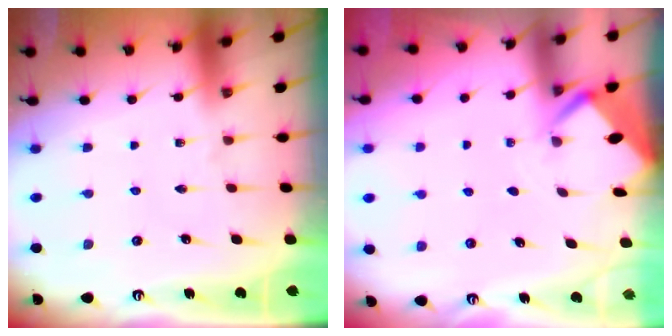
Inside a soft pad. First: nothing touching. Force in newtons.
{"total": 2.8, "press": 2.8, "slide": 0.2}